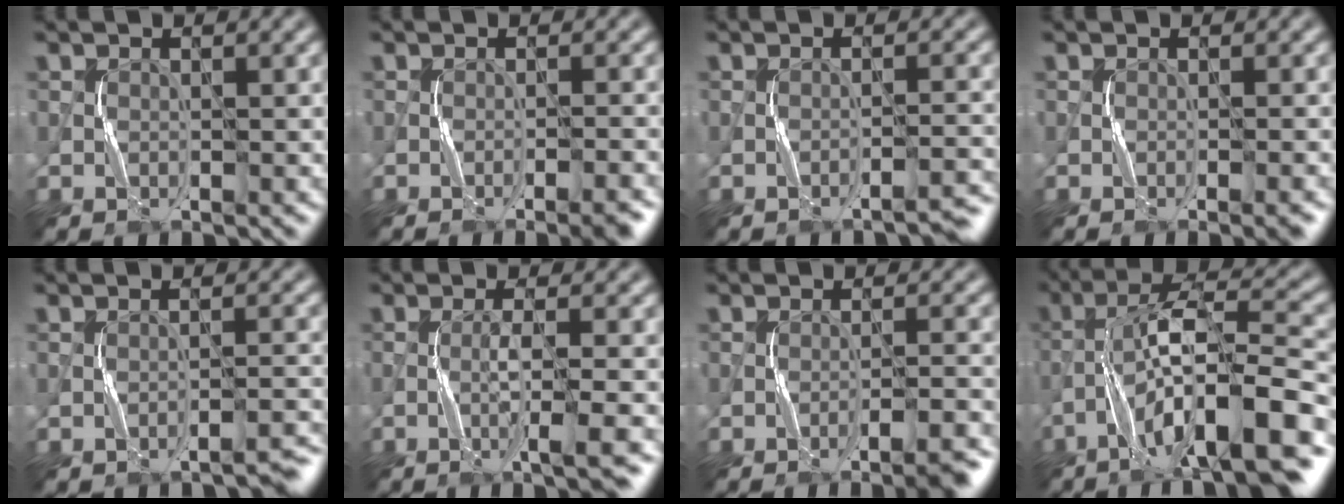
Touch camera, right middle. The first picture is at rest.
{"total": 2.2, "force": [-1.4, 0.1, 1.7], "torque": [-0.022, 0.008, -0.020]}
{"total": 1.8, "force": [-1.7, -0.1, 0.8], "torque": [-0.010, 0.011, -0.029]}
{"total": 1.2, "force": [-0.6, -0.2, 1.0], "torque": [-0.014, -0.001, -0.006]}
{"total": 1.9, "force": [-1.7, -0.2, 0.7], "torque": [-0.012, 0.009, -0.029]}
{"total": 3.6, "force": [-1.3, 0.3, 3.4], "torque": [-0.052, 0.006, -0.027]}
{"total": 3.8, "force": [-2.5, 0.4, 2.8], "torque": [-0.038, 0.012, -0.041]}
{"total": 12.5, "force": [-5.9, 2.7, 10.7], "torque": [-0.182, 0.018, -0.096]}